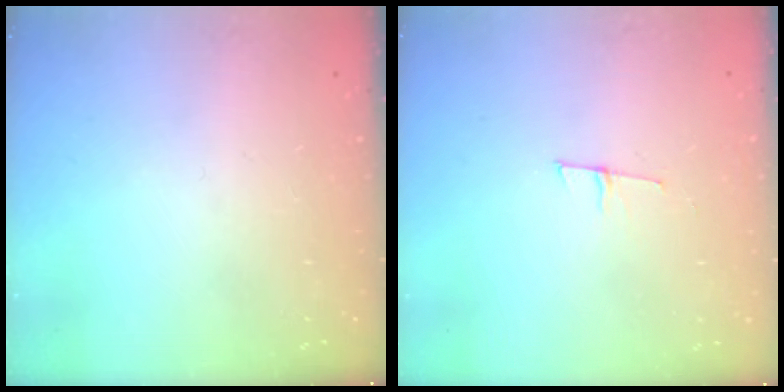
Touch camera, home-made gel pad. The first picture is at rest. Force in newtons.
{"total": 5.3, "press": 4.5, "slide": 2.9}